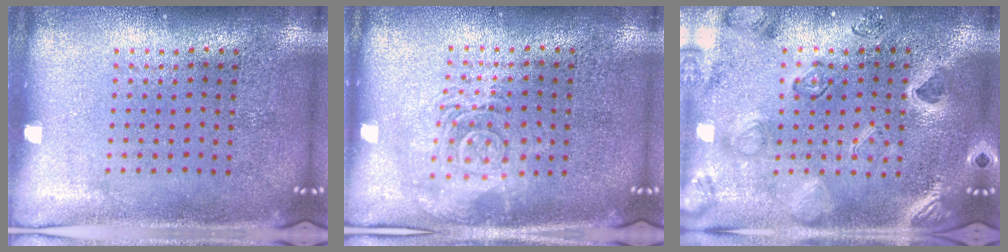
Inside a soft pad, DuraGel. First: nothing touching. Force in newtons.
{"total": 2.8, "press": 2.8, "slide": 0.4}
{"total": 2.5, "press": 2.4, "slide": 0.9}